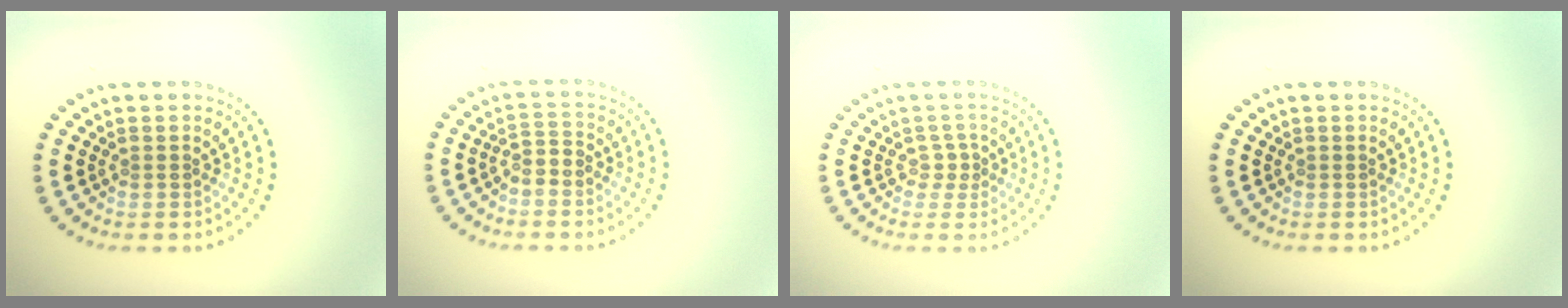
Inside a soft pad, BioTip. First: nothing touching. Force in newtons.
{"total": 1.8, "press": 1.4, "slide": 1.2}
{"total": 1.2, "press": 0.9, "slide": 0.7}
{"total": 0.0}